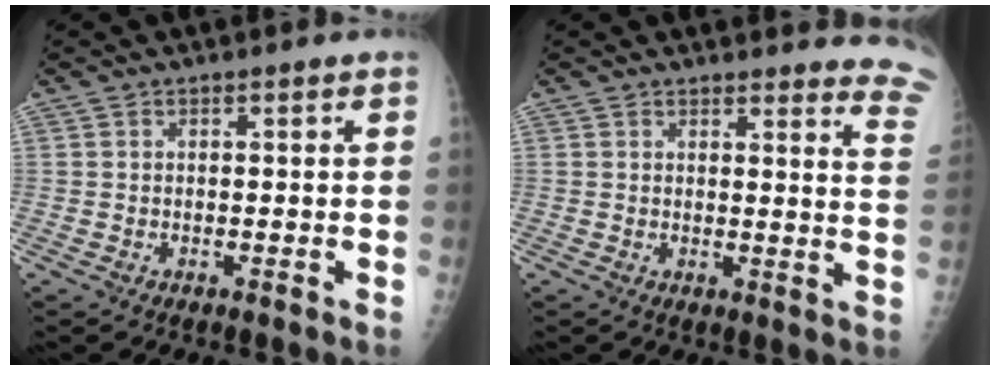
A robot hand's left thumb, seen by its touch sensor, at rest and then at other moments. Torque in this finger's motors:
{"motor_torque": [-0.08, 0.13, -0.20, -0.32, 0.00]}